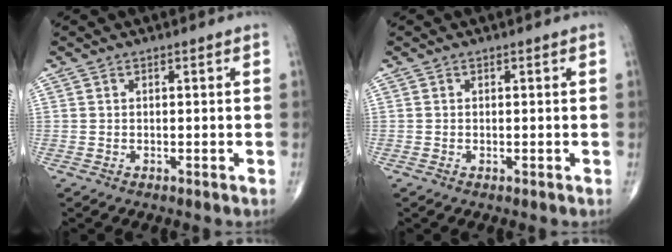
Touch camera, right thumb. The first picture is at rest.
{"total": 0.0}